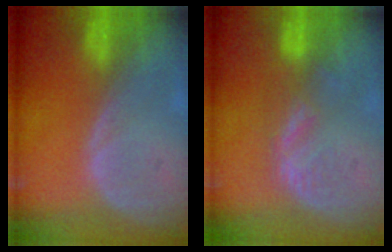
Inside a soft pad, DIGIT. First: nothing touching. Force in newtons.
{"total": 3.6, "press": 3.1, "slide": 1.8}